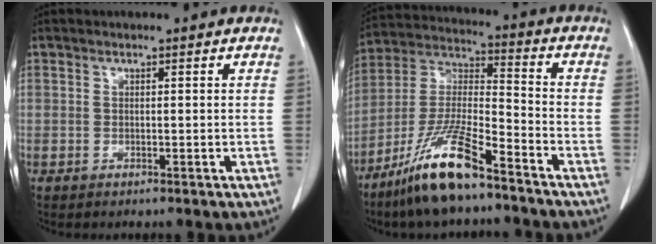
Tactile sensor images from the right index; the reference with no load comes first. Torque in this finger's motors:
{"motor_torque": [1.38, -0.76, 0.41, 0.21]}